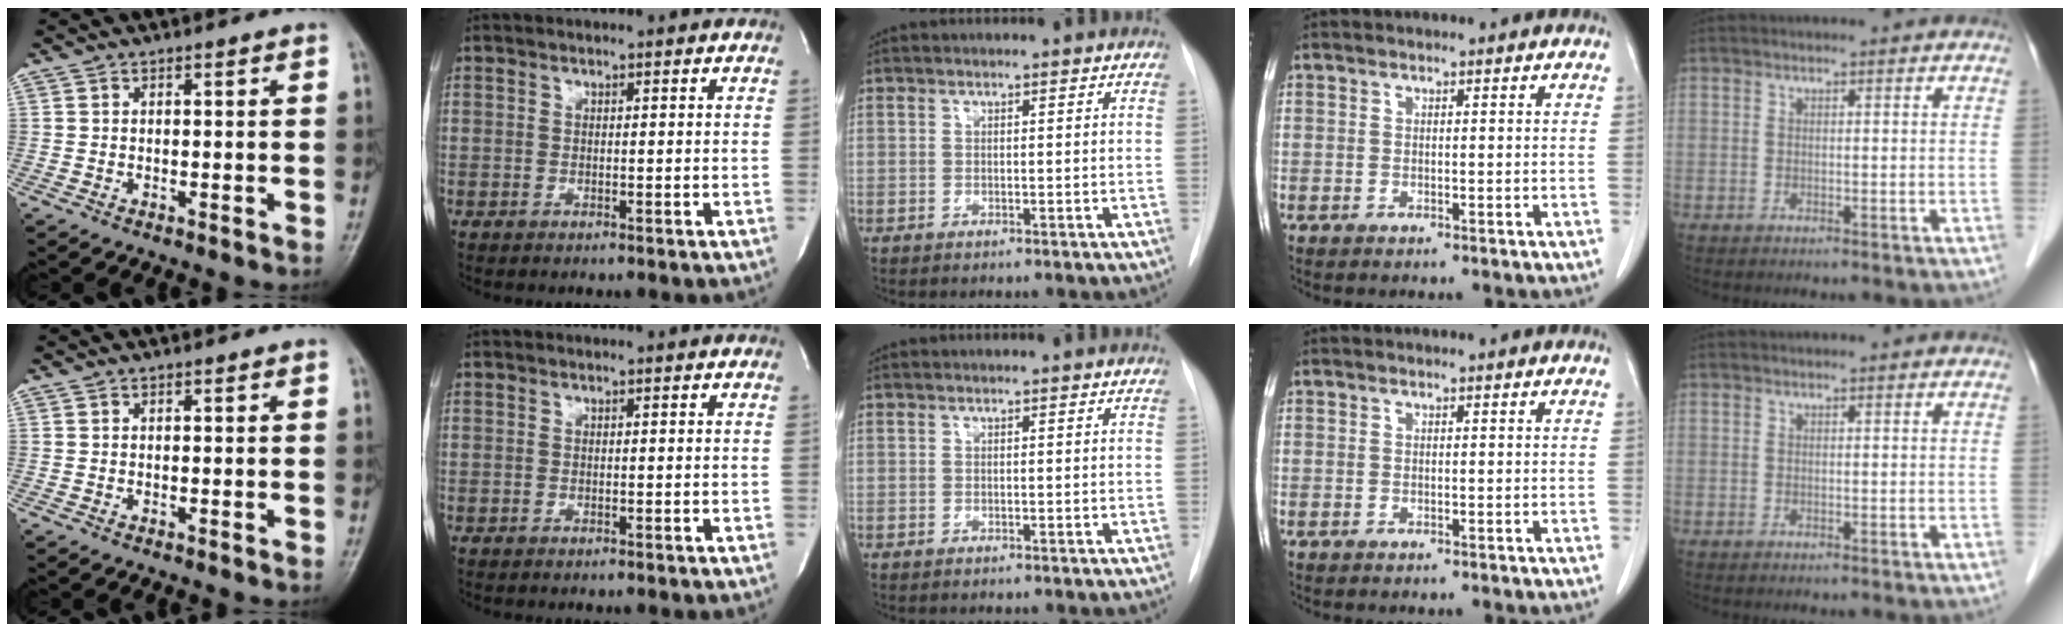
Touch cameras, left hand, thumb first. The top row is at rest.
{}